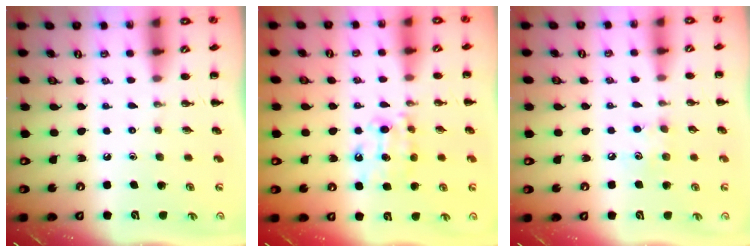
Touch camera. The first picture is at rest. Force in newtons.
{"total": 8.1, "press": 8.0, "slide": 0.9}
{"total": 6.3, "press": 6.2, "slide": 1.1}